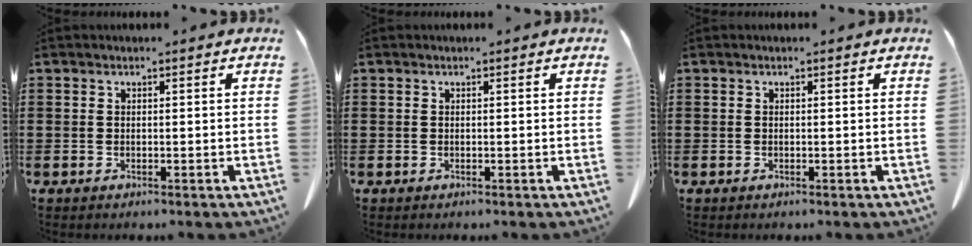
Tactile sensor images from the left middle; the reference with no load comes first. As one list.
[{"total": 0.0}, {"total": 0.0}]